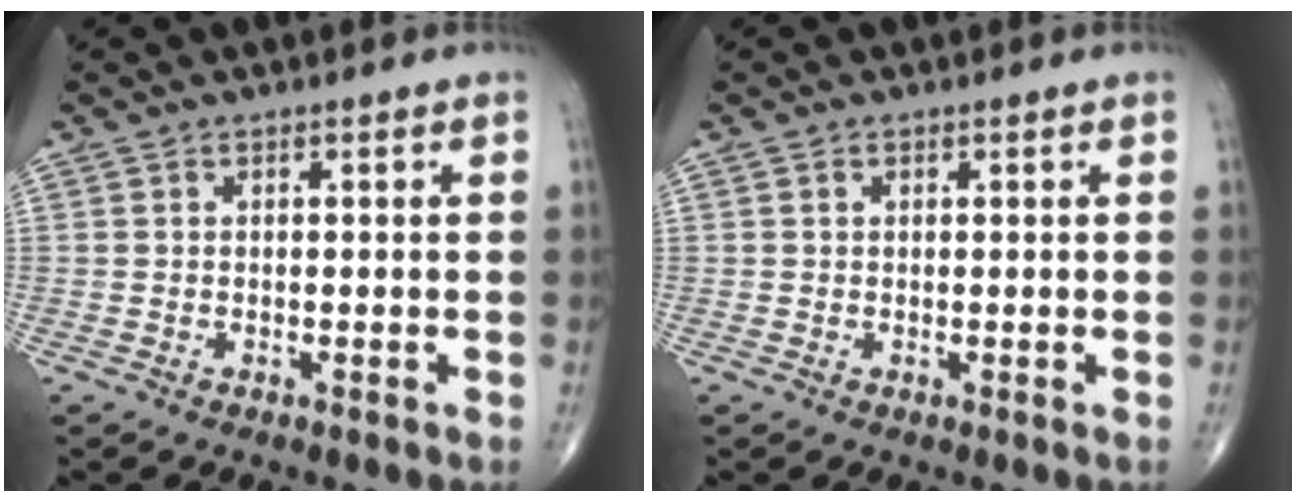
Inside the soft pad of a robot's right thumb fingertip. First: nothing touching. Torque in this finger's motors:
{"motor_torque": [-0.03, -0.42, -0.25, 0.08, -0.02]}